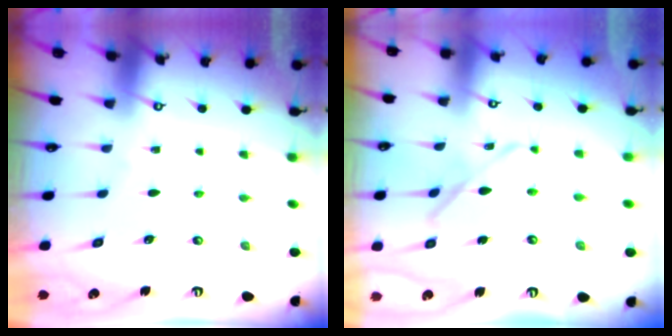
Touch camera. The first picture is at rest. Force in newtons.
{"total": 13.3, "press": 13.3, "slide": 1.2}